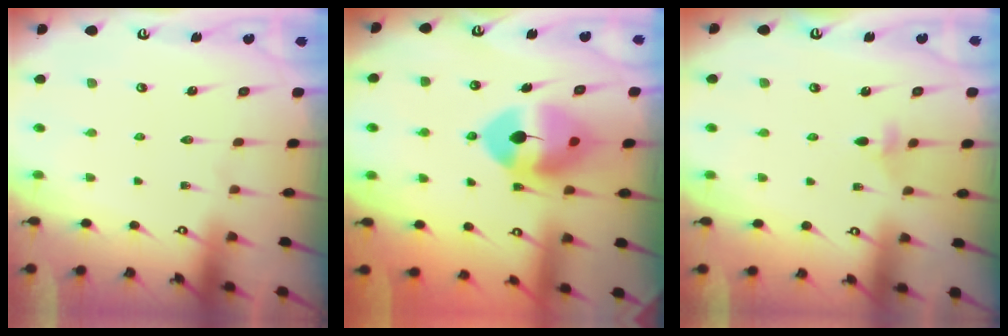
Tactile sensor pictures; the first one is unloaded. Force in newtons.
{"total": 11.0, "press": 10.8, "slide": 1.9}
{"total": 3.5, "press": 3.4, "slide": 0.7}